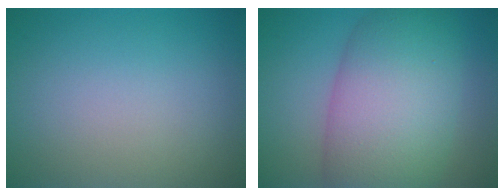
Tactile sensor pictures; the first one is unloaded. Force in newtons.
{"total": 11.4, "press": 11.4, "slide": 0.5}